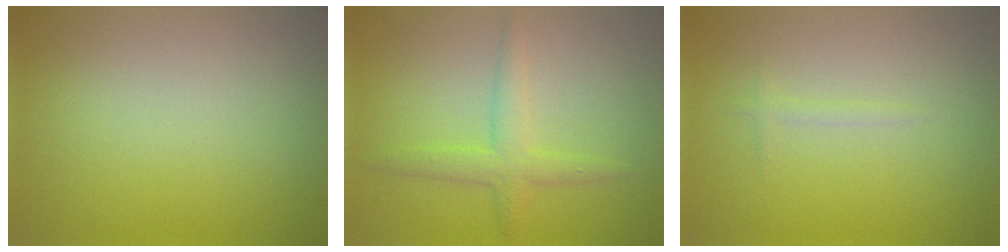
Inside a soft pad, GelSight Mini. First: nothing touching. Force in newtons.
{"total": 2.5, "press": 2.5, "slide": 0.1}
{"total": 0.7, "press": 0.7, "slide": 0.0}